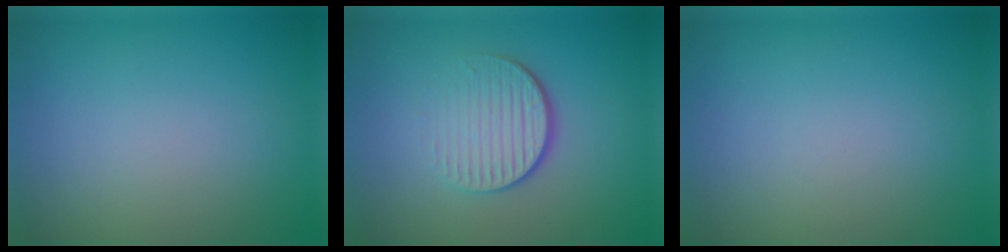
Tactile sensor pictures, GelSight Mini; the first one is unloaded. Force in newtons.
{"total": 4.0, "press": 2.7, "slide": 3.0}
{"total": 0.0}